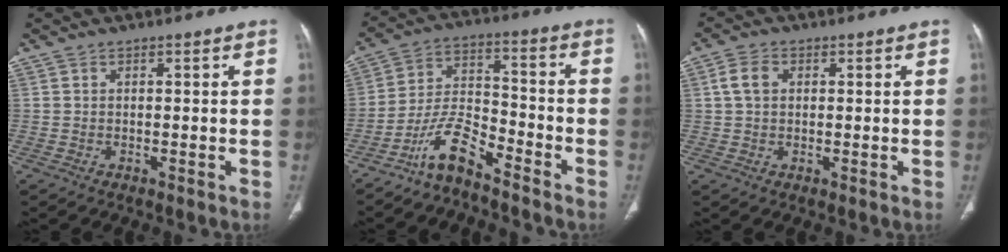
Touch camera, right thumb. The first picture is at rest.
{"total": 8.7, "force": [-7.0, 2.3, 4.7], "torque": [-0.096, 0.067, -0.141]}
{"total": 4.0, "force": [0.9, 2.8, 2.7], "torque": [-0.051, 0.008, 0.017]}